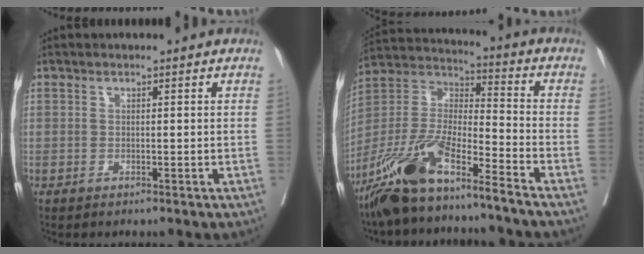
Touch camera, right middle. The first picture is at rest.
{"total": 14.4, "force": [-10.8, 1.5, 9.4], "torque": [-0.197, -0.006, -0.204]}